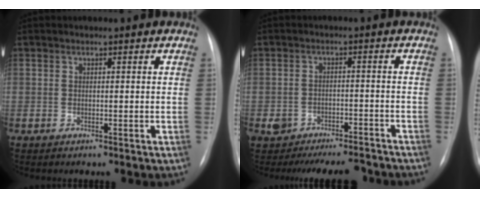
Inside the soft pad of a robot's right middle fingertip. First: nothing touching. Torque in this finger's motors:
{"motor_torque": [0.24, -0.24, 0.11, 0.06]}